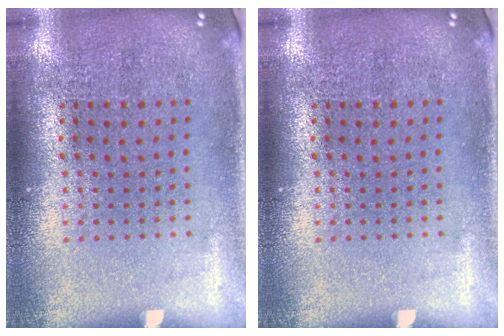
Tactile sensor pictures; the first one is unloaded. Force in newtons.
{"total": 0.0}